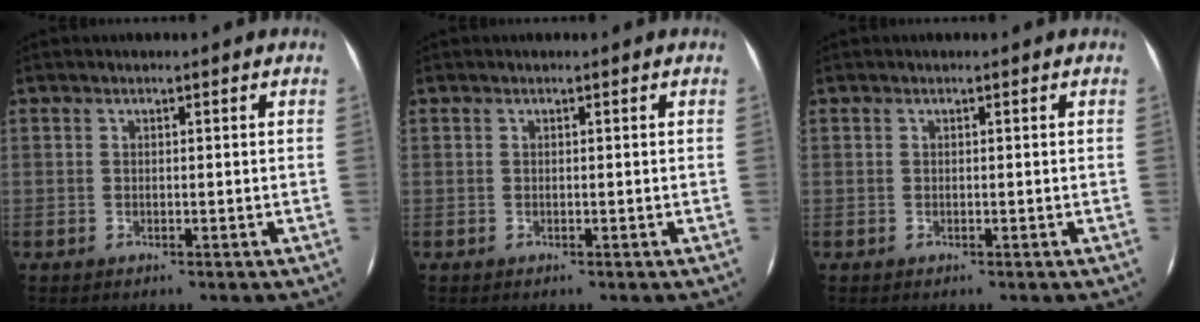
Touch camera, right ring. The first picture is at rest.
{"total": 0.0}
{"total": 0.0}